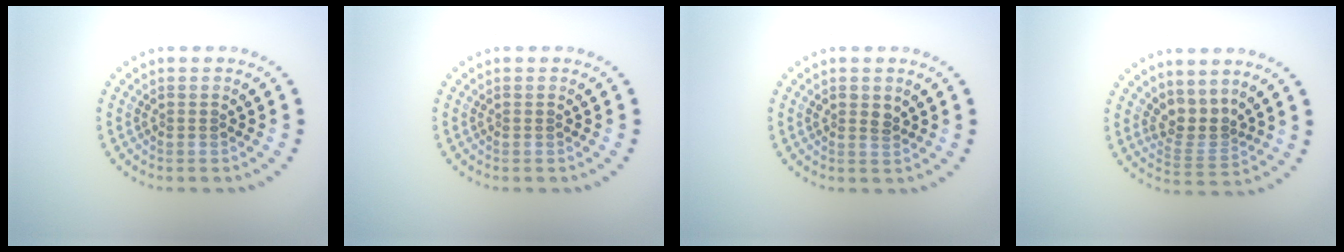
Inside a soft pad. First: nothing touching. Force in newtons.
{"total": 0.0}
{"total": 1.2, "press": 1.1, "slide": 0.3}
{"total": 2.9, "press": 1.9, "slide": 2.1}